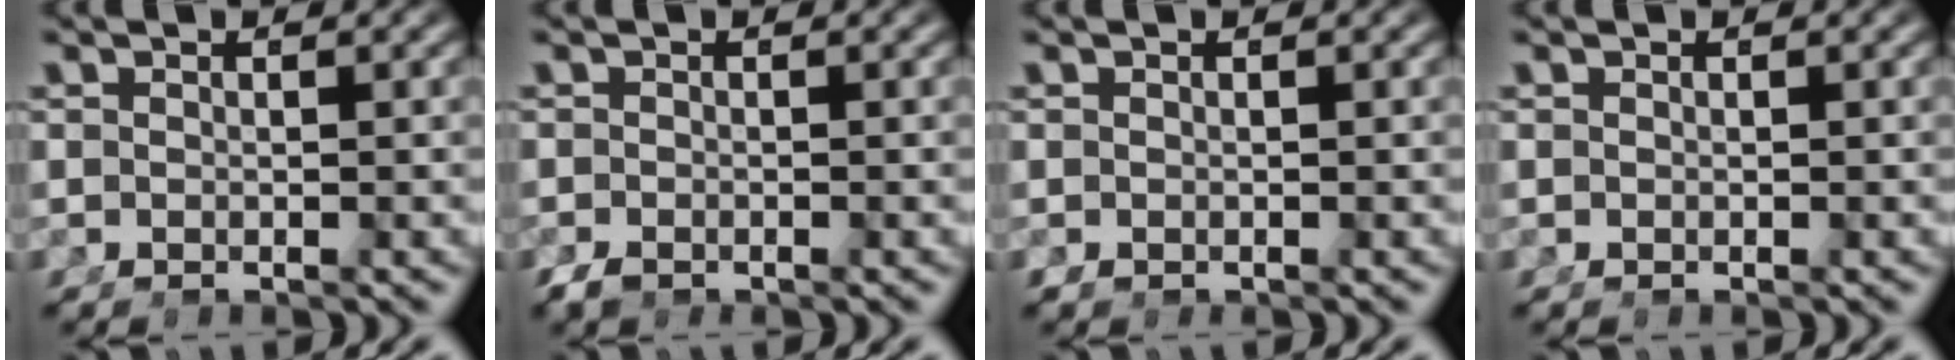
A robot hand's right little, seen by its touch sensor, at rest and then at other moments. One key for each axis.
{"total": 1.3, "fx": -1.2, "fy": -0.1, "fz": 0.3, "tx": -0.004, "ty": -0.012, "tz": -0.015}
{"total": 1.3, "fx": -0.5, "fy": 1.1, "fz": 0.5, "tx": -0.022, "ty": -0.010, "tz": -0.005}
{"total": 0.0}